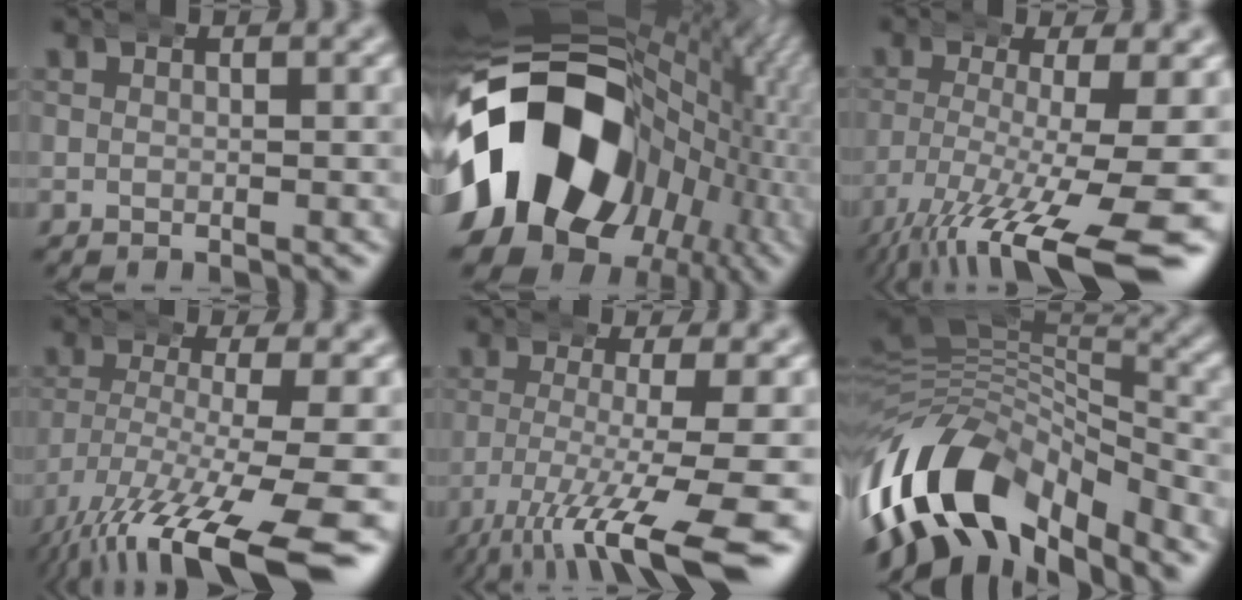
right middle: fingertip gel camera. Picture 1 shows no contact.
{"total": 29.2, "force": [-1.7, 20.4, 20.9], "torque": [-0.336, -0.016, -0.027]}
{"total": 11.3, "force": [-6.6, 2.8, 8.7], "torque": [-0.151, -0.039, -0.075]}
{"total": 10.4, "force": [-5.5, 3.3, 8.2], "torque": [-0.151, -0.039, -0.063]}
{"total": 8.8, "force": [-4.8, 1.8, 7.2], "torque": [-0.118, -0.027, -0.057]}
{"total": 13.7, "force": [-4.7, 9.0, 9.3], "torque": [-0.199, -0.035, -0.064]}